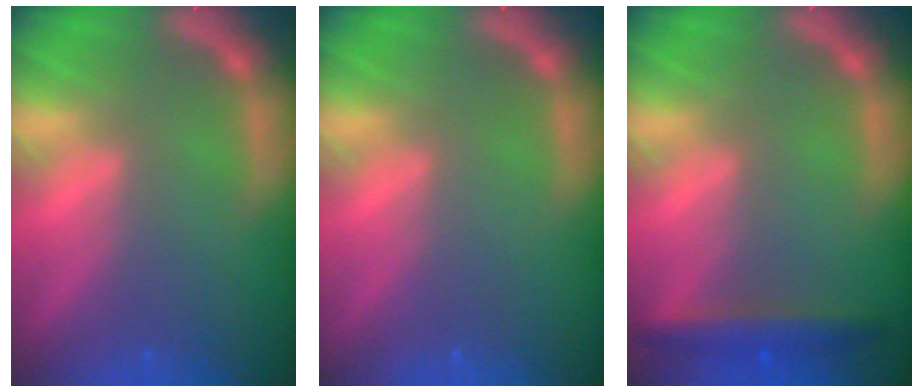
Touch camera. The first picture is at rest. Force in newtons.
{"total": 0.0}
{"total": 3.5}